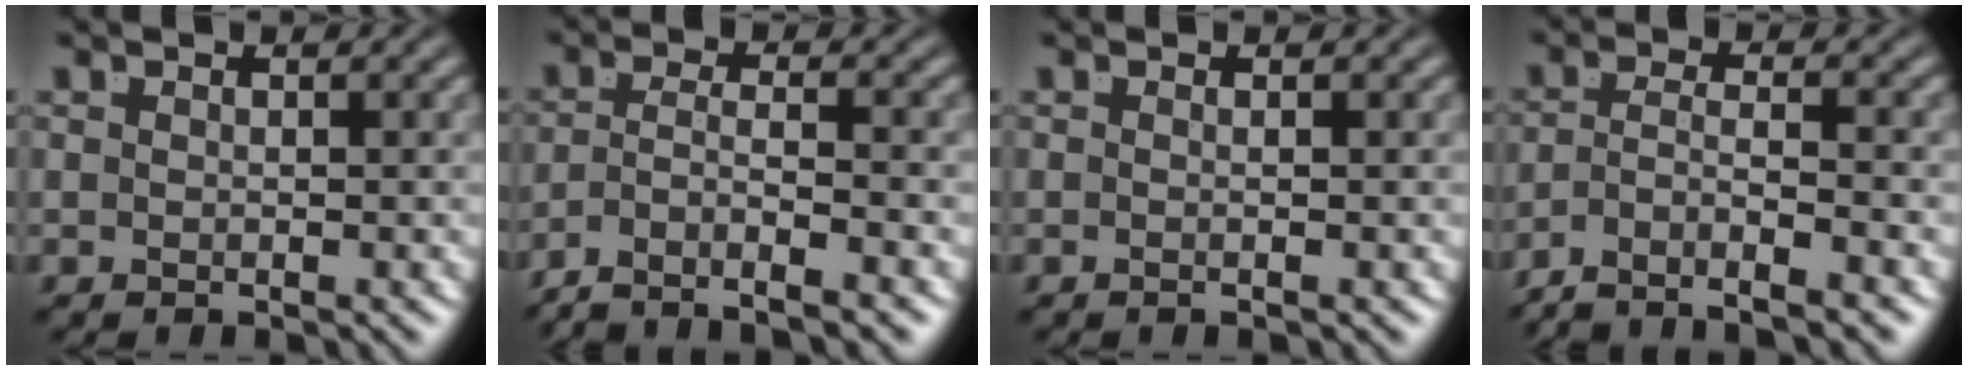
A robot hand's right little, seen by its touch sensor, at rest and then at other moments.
{"total": 5.9, "force": [-4.5, 2.3, 3.1], "torque": [-0.066, -0.031, -0.065]}
{"total": 0.9, "force": [-0.5, -0.6, 0.5], "torque": [-0.009, -0.004, -0.007]}
{"total": 6.2, "force": [-4.7, 2.6, 3.1], "torque": [-0.065, -0.030, -0.070]}